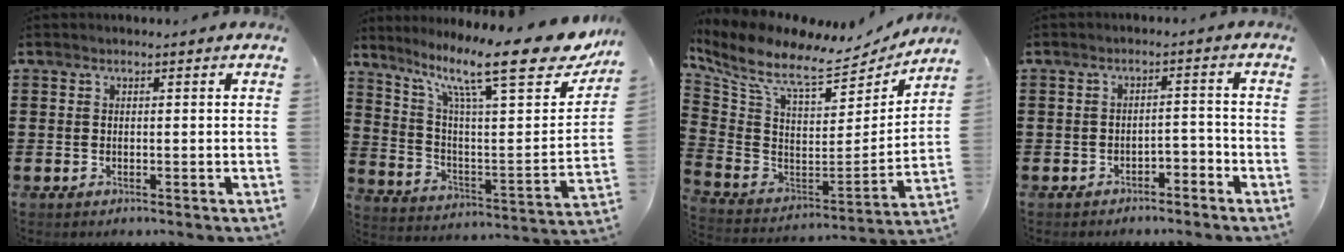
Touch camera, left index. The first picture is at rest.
{"total": 16.2, "force": [11.3, 2.7, 11.3], "torque": [-0.215, -0.072, 0.175]}
{"total": 9.5, "force": [7.3, 2.6, 5.5], "torque": [-0.138, -0.055, 0.124]}
{"total": 3.0, "force": [-2.8, 0.7, 0.6], "torque": [-0.015, 0.003, -0.060]}